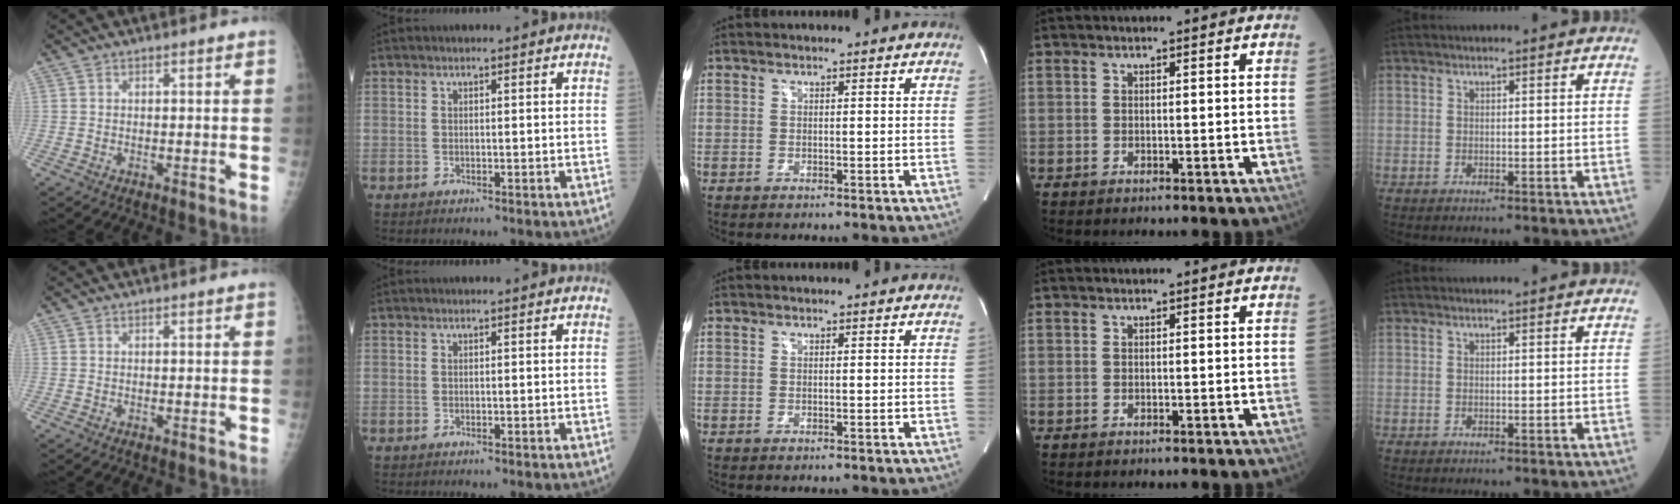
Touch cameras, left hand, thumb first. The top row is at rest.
{}